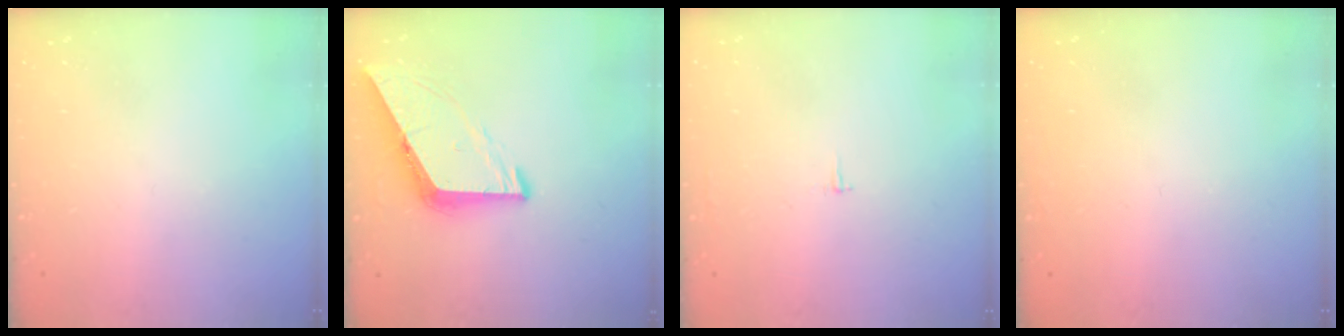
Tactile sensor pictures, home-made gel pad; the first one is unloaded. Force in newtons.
{"total": 7.8, "press": 7.8, "slide": 0.6}
{"total": 1.8, "press": 1.8, "slide": 0.1}
{"total": 1.6, "press": 1.6, "slide": 0.1}